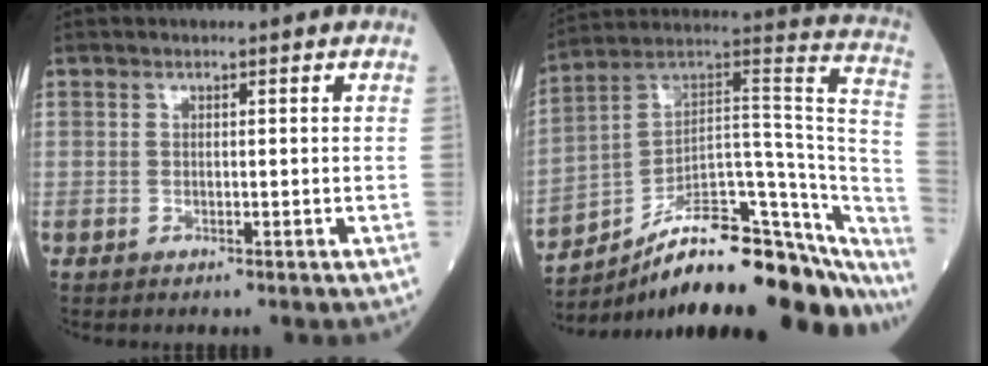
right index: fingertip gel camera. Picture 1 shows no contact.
{"total": 29.2, "force": [-21.9, 7.4, 17.9], "torque": [-0.179, 0.044, -0.323]}